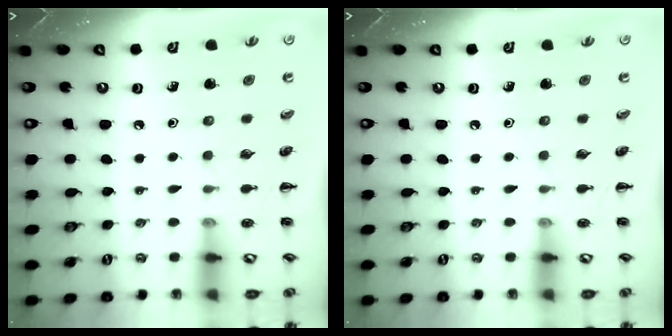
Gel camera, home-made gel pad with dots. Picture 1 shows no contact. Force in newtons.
{"total": 0.0}